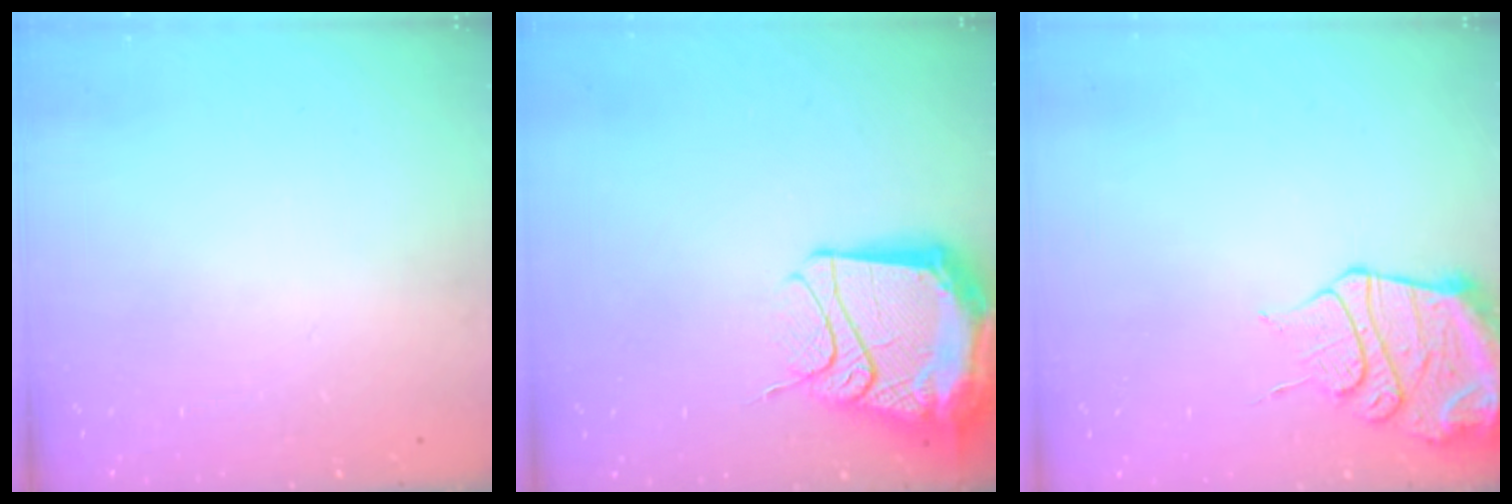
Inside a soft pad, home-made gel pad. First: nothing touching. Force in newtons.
{"total": 24.0, "press": 20.5, "slide": 12.5}
{"total": 13.1, "press": 13.0, "slide": 1.6}